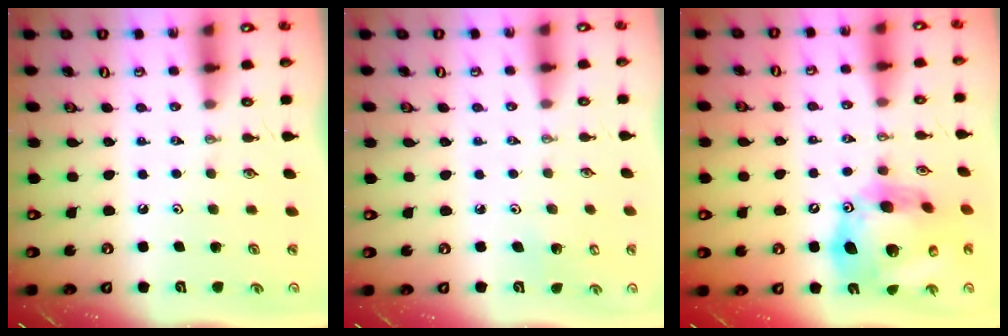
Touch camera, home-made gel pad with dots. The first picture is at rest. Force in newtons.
{"total": 3.0, "press": 2.9, "slide": 0.3}
{"total": 22.0, "press": 21.8, "slide": 2.6}